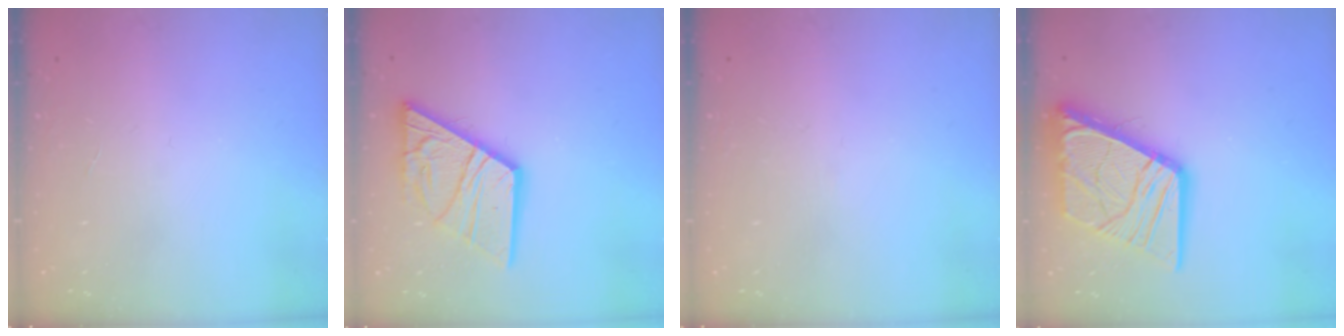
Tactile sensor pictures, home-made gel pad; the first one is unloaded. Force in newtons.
{"total": 18.8, "press": 18.7, "slide": 2.0}
{"total": 2.7, "press": 2.6, "slide": 0.5}
{"total": 19.1, "press": 18.9, "slide": 2.5}